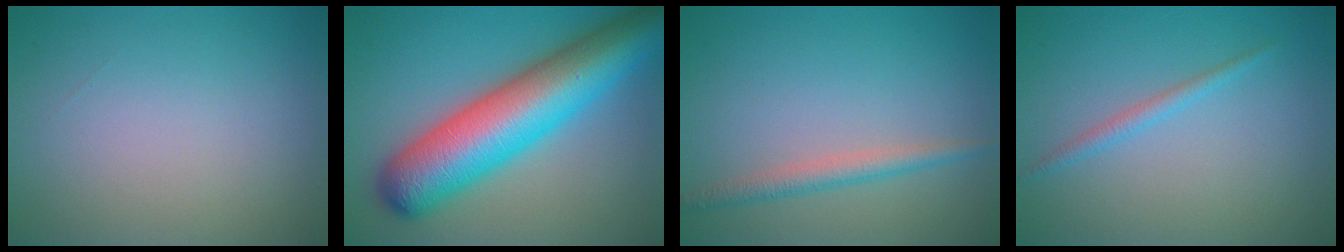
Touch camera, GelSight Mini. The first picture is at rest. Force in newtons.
{"total": 12.2, "press": 12.2, "slide": 0.4}
{"total": 2.1, "press": 2.1, "slide": 0.0}
{"total": 1.3, "press": 1.3, "slide": 0.1}